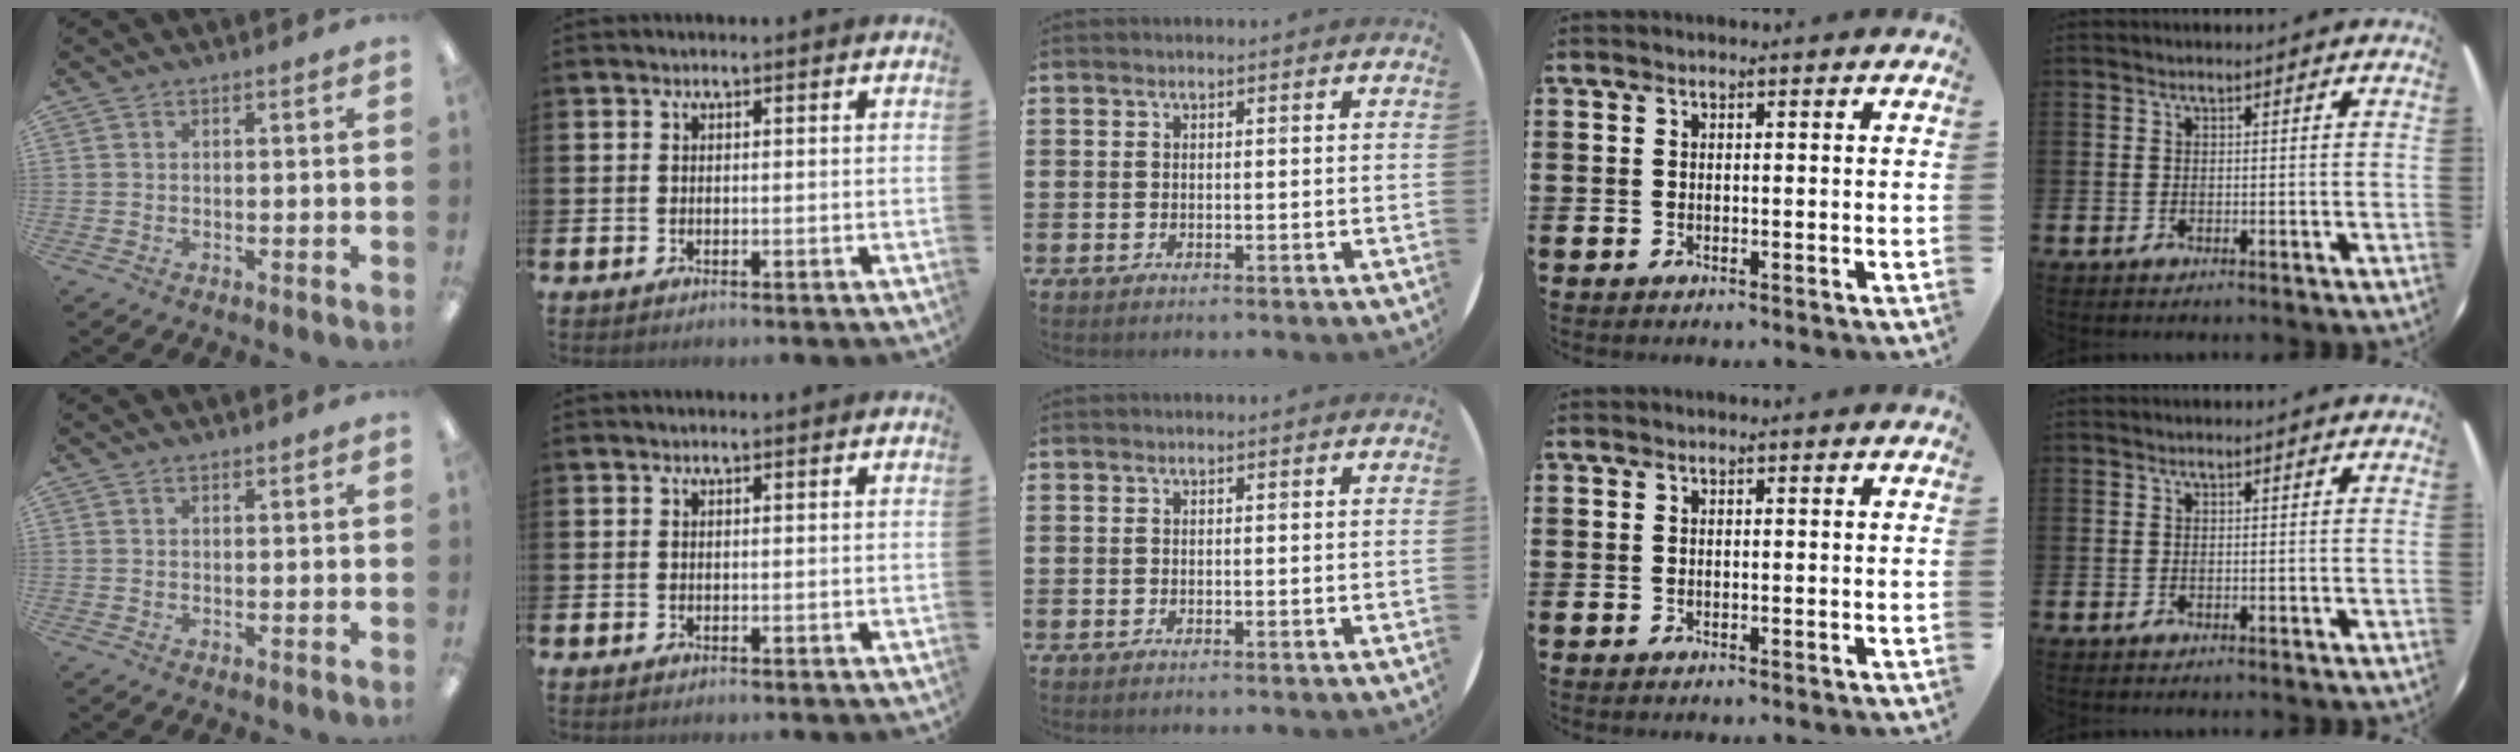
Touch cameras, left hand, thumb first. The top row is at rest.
{"thumb": {"total": 0.6, "force": [0.5, 0.2, 0.1], "torque": [-0.002, 0.001, 0.010]}}